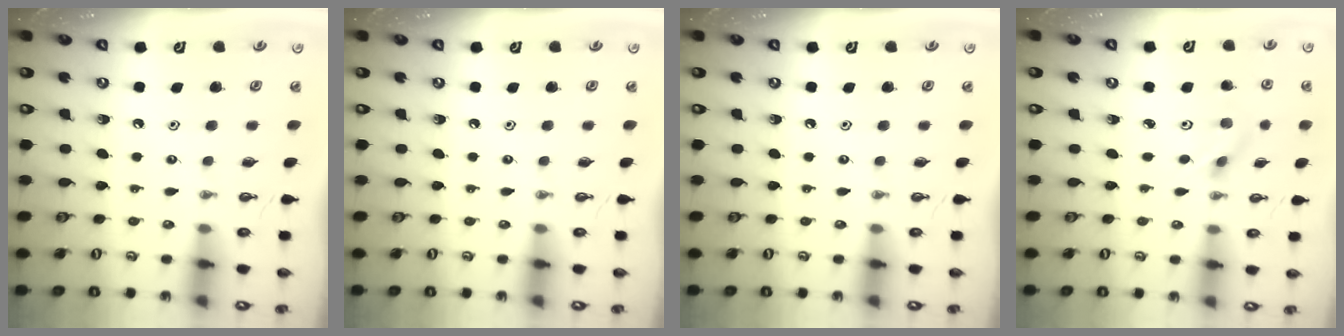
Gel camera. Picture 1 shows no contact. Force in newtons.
{"total": 0.0}
{"total": 0.0}
{"total": 2.6, "press": 2.4, "slide": 0.9}